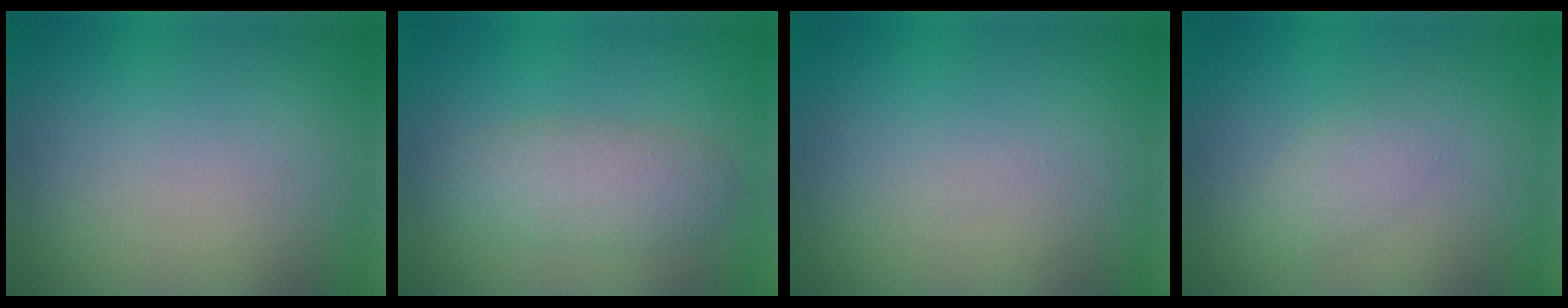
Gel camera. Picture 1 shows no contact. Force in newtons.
{"total": 3.5, "press": 3.5, "slide": 0.3}
{"total": 0.0}
{"total": 2.1, "press": 2.1, "slide": 0.0}